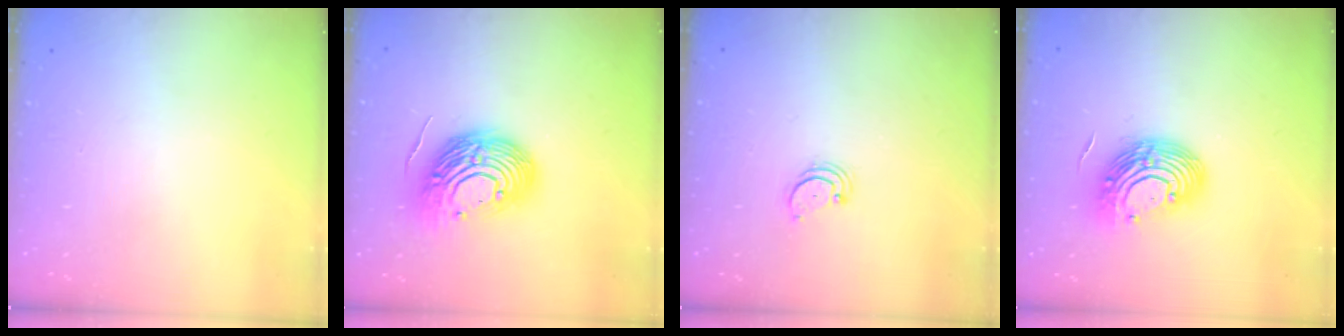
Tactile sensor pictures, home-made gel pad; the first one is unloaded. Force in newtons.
{"total": 15.3, "press": 15.1, "slide": 2.2}
{"total": 2.2, "press": 2.2, "slide": 0.2}
{"total": 12.8, "press": 12.6, "slide": 2.2}